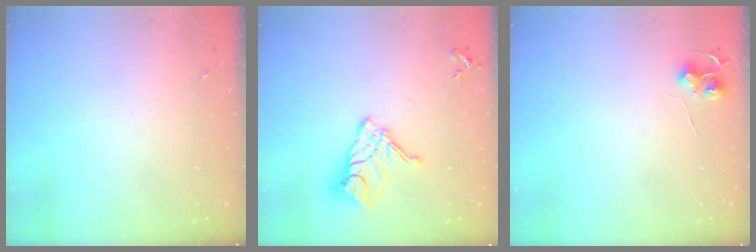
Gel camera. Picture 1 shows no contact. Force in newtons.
{"total": 14.1, "press": 14.1, "slide": 1.5}
{"total": 6.4, "press": 6.3, "slide": 0.6}